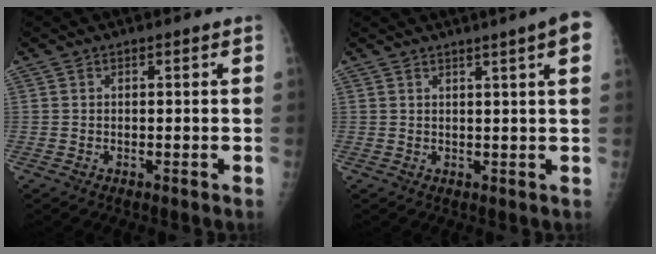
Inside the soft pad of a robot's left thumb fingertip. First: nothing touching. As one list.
[{"total": 6.8, "force": [3.7, -0.2, 5.7], "torque": [-0.069, -0.002, 0.040]}]